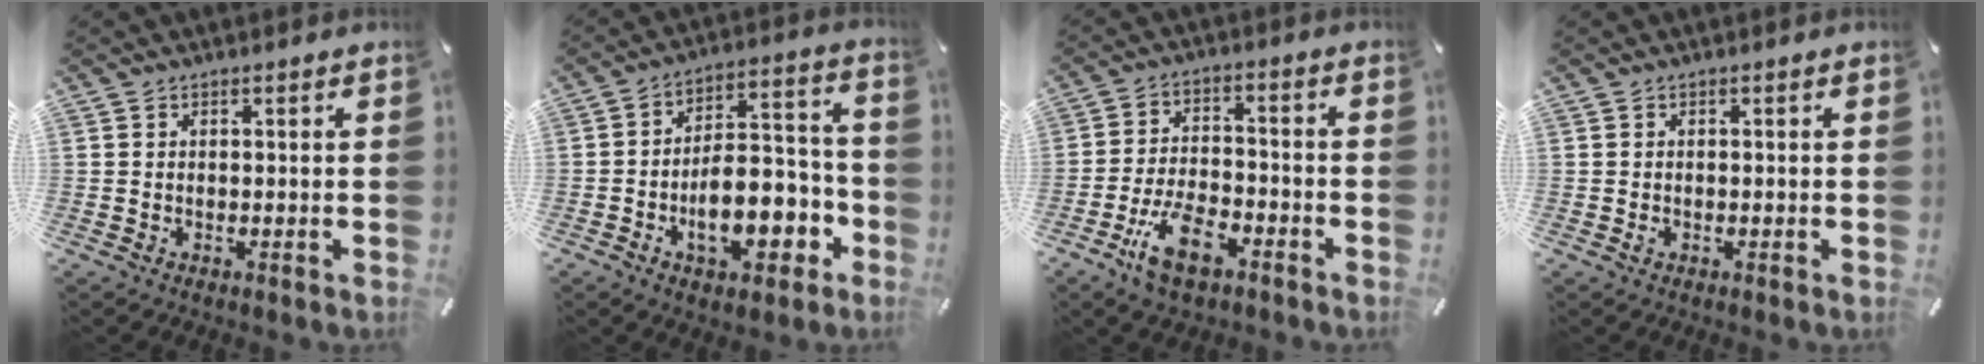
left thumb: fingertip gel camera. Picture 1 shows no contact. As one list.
[{"total": 14.1, "force": [-5.5, 8.3, 10.0], "torque": [-0.139, 0.013, -0.092]}, {"total": 11.1, "force": [-6.2, 5.3, 7.5], "torque": [-0.153, 0.026, -0.113]}, {"total": 0.8, "force": [-0.2, 0.5, 0.5], "torque": [-0.010, -0.001, -0.004]}]